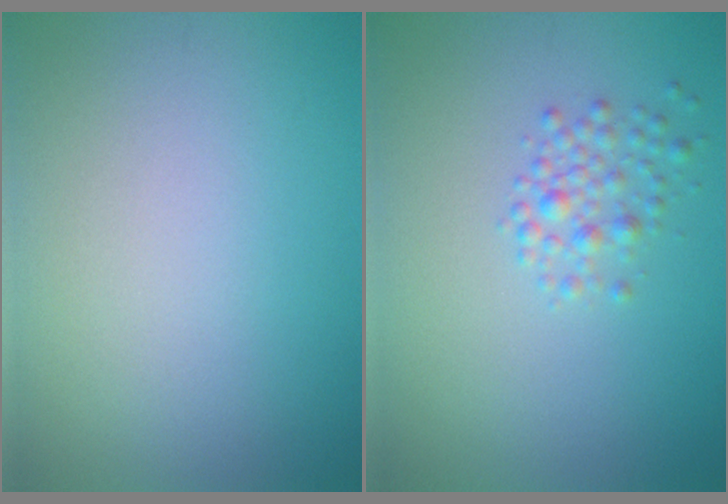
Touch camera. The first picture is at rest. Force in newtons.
{"total": 1.9, "press": 1.9, "slide": 0.1}